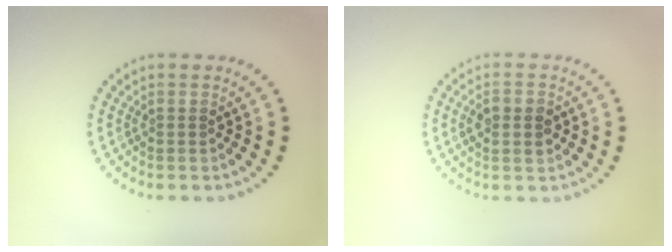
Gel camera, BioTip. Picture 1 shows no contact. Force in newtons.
{"total": 2.4, "press": 2.4, "slide": 0.2}